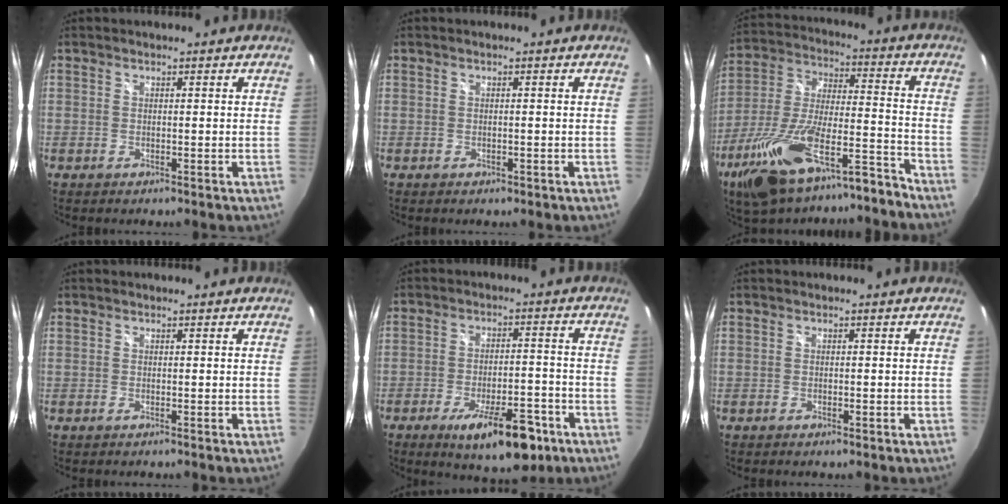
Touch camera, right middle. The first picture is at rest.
{"total": 1.0, "force": [-0.4, 0.7, 0.5], "torque": [-0.007, -0.004, -0.007]}
{"total": 20.7, "force": [-15.3, 5.7, 12.8], "torque": [-0.252, -0.016, -0.260]}
{"total": 0.0}
{"total": 13.6, "force": [-8.0, 4.8, 9.9], "torque": [-0.160, -0.010, -0.112]}
{"total": 0.9, "force": [-0.4, 0.4, 0.6], "torque": [-0.010, -0.002, -0.007]}